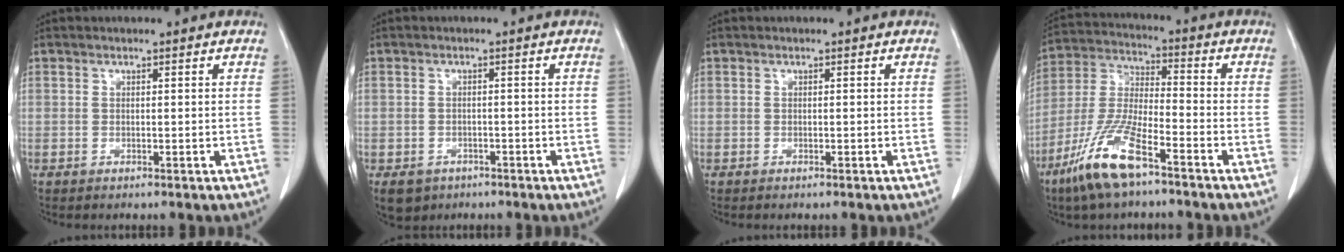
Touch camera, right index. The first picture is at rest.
{"total": 4.4, "force": [-2.7, 3.4, 0.9], "torque": [-0.013, 0.003, -0.037]}
{"total": 0.0}
{"total": 12.4, "force": [-7.8, 2.6, 9.2], "torque": [-0.205, -0.019, -0.153]}